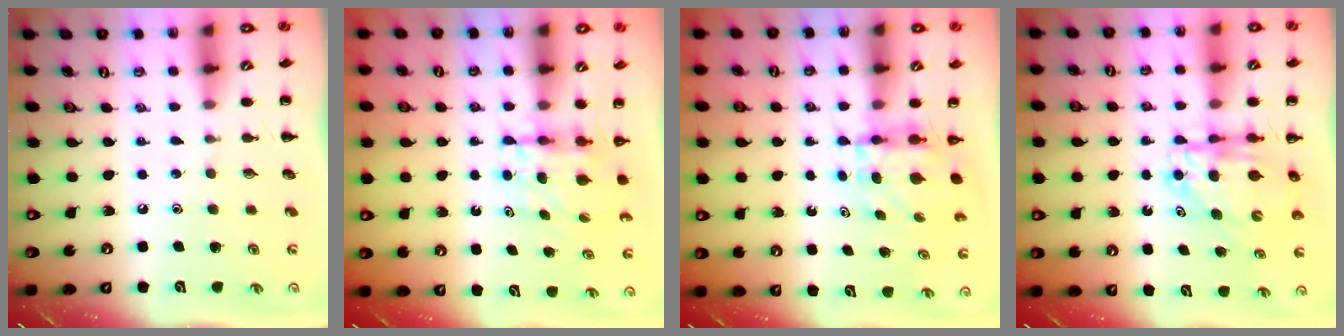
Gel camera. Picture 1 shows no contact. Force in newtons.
{"total": 4.8, "press": 4.8, "slide": 0.3}
{"total": 3.9, "press": 3.9, "slide": 0.3}
{"total": 6.4, "press": 6.2, "slide": 1.3}